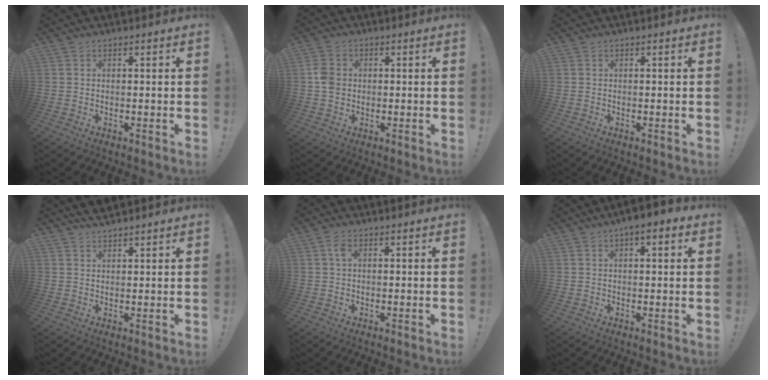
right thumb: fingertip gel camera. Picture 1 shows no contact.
{"total": 5.2, "force": [-0.2, 4.3, 3.0], "torque": [-0.054, 0.005, -0.002]}
{"total": 0.0}
{"total": 2.8, "force": [2.8, 0.4, 0.5], "torque": [-0.010, -0.014, 0.050]}
{"total": 2.4, "force": [0.6, 1.2, 2.0], "torque": [-0.035, 0.002, 0.010]}
{"total": 3.9, "force": [1.4, 1.4, 3.3], "torque": [-0.042, -0.002, 0.019]}